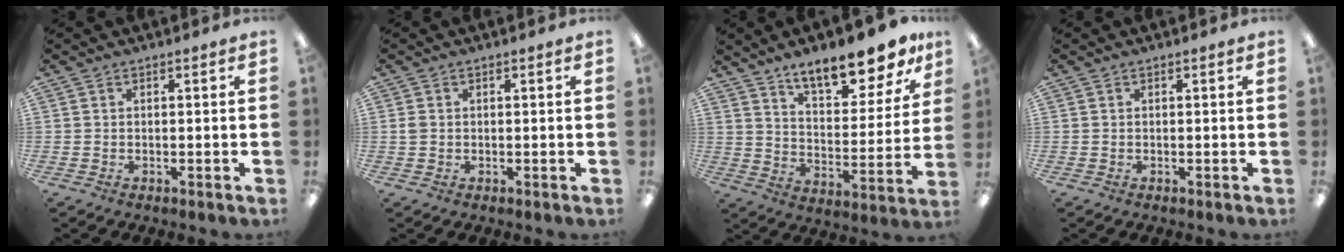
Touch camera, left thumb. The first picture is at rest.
{"total": 1.3, "force": [0.1, 1.0, 0.8], "torque": [-0.016, 0.004, 0.000]}
{"total": 14.6, "force": [12.1, 4.5, 6.9], "torque": [-0.100, -0.081, 0.208]}
{"total": 0.0}